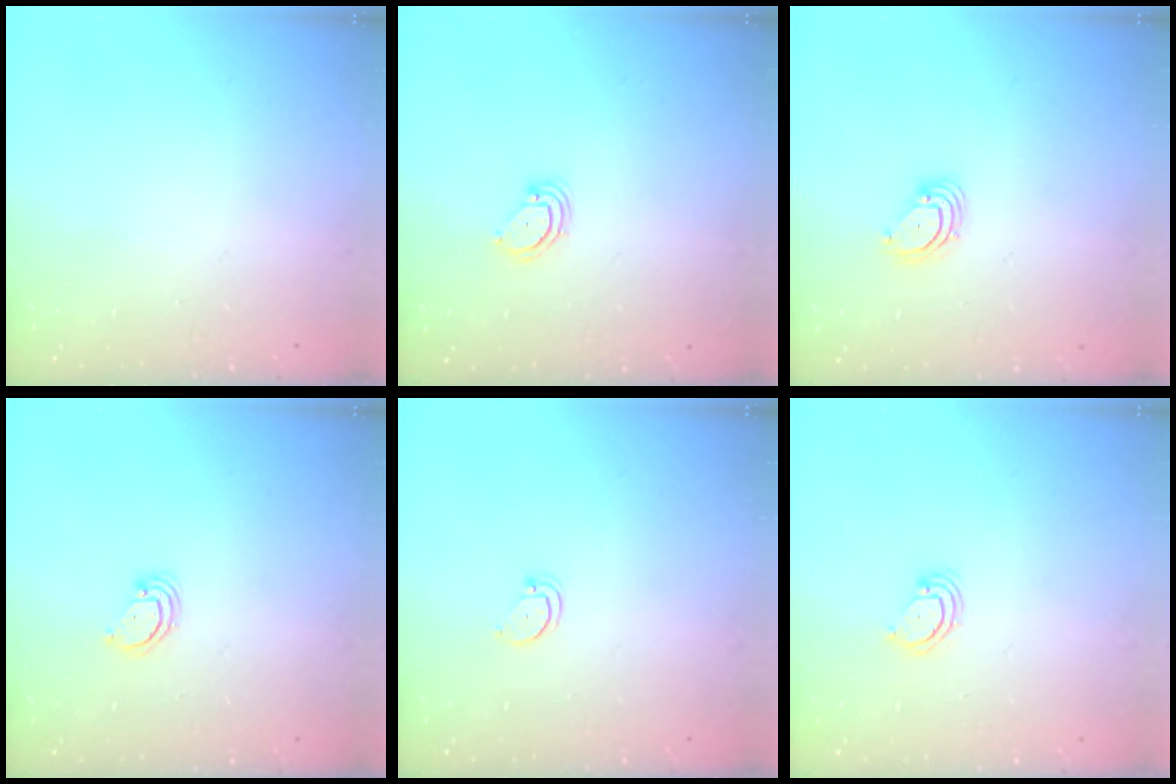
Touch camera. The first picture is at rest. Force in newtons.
{"total": 3.5, "press": 3.5, "slide": 0.2}
{"total": 3.3, "press": 3.3, "slide": 0.3}
{"total": 2.6, "press": 2.6, "slide": 0.2}
{"total": 2.7, "press": 2.7, "slide": 0.2}
{"total": 3.3, "press": 3.3, "slide": 0.4}